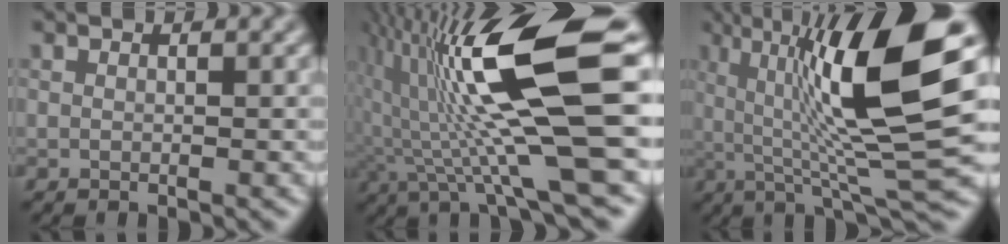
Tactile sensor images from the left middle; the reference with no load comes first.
{"total": 13.5, "force": [1.2, 2.5, 13.2], "torque": [-0.240, 0.006, 0.026]}
{"total": 12.1, "force": [2.7, 2.0, 11.7], "torque": [-0.191, 0.009, 0.052]}